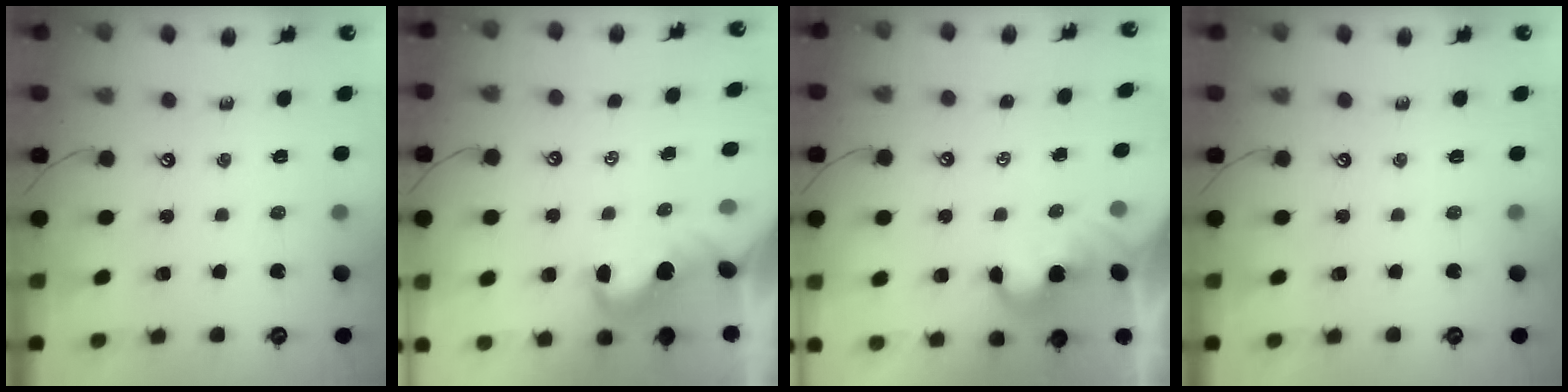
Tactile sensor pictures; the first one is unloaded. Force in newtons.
{"total": 2.1, "press": 2.0, "slide": 0.5}
{"total": 2.2, "press": 2.2, "slide": 0.4}
{"total": 0.0}